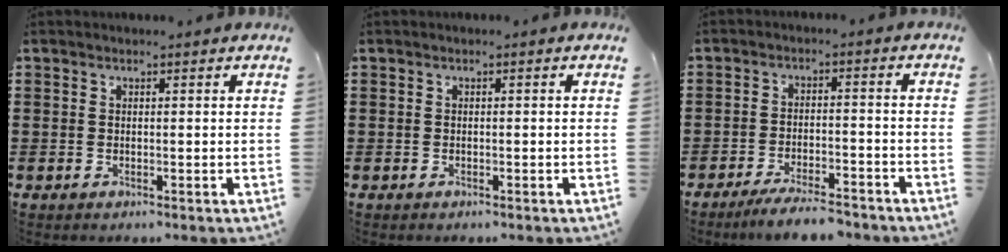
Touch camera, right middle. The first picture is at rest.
{"total": 0.0}
{"total": 5.0, "force": [-4.6, 0.4, 2.0], "torque": [-0.039, -0.004, -0.089]}